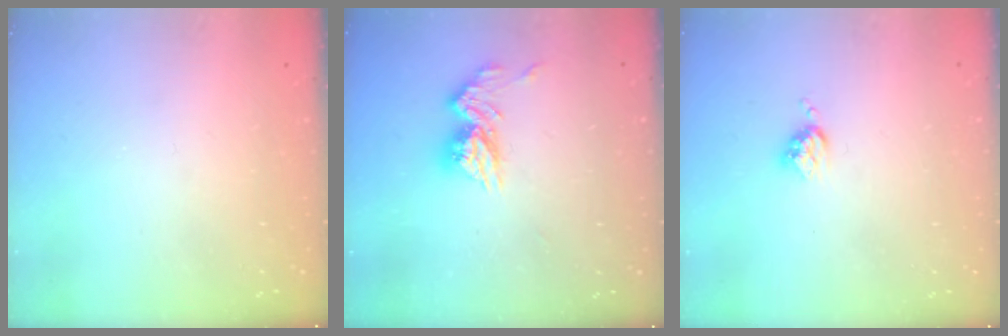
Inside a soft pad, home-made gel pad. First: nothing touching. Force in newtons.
{"total": 11.5, "press": 11.4, "slide": 1.1}
{"total": 3.5, "press": 3.5, "slide": 0.4}